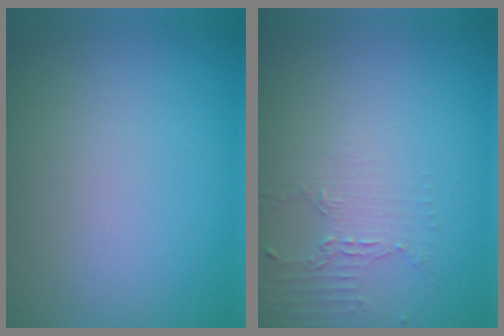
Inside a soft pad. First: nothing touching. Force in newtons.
{"total": 2.0, "press": 1.5, "slide": 1.4}